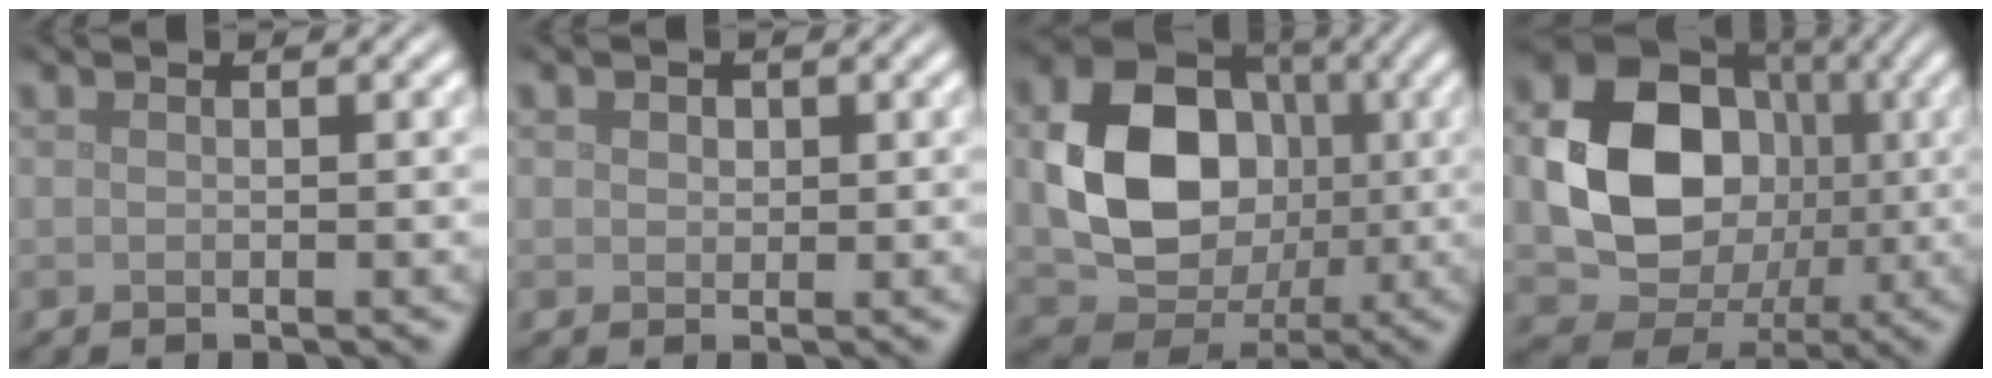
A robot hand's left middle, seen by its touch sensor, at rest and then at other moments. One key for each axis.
{"total": 1.7, "fx": 0.7, "fy": 1.3, "fz": 0.7, "tx": -0.007, "ty": 0.006, "tz": 0.003}
{"total": 10.7, "fx": 0.0, "fy": 8.3, "fz": 6.7, "tx": -0.131, "ty": -0.005, "tz": 0.004}
{"total": 11.7, "fx": -0.2, "fy": 9.4, "fz": 6.9, "tx": -0.124, "ty": -0.007, "tz": -0.005}